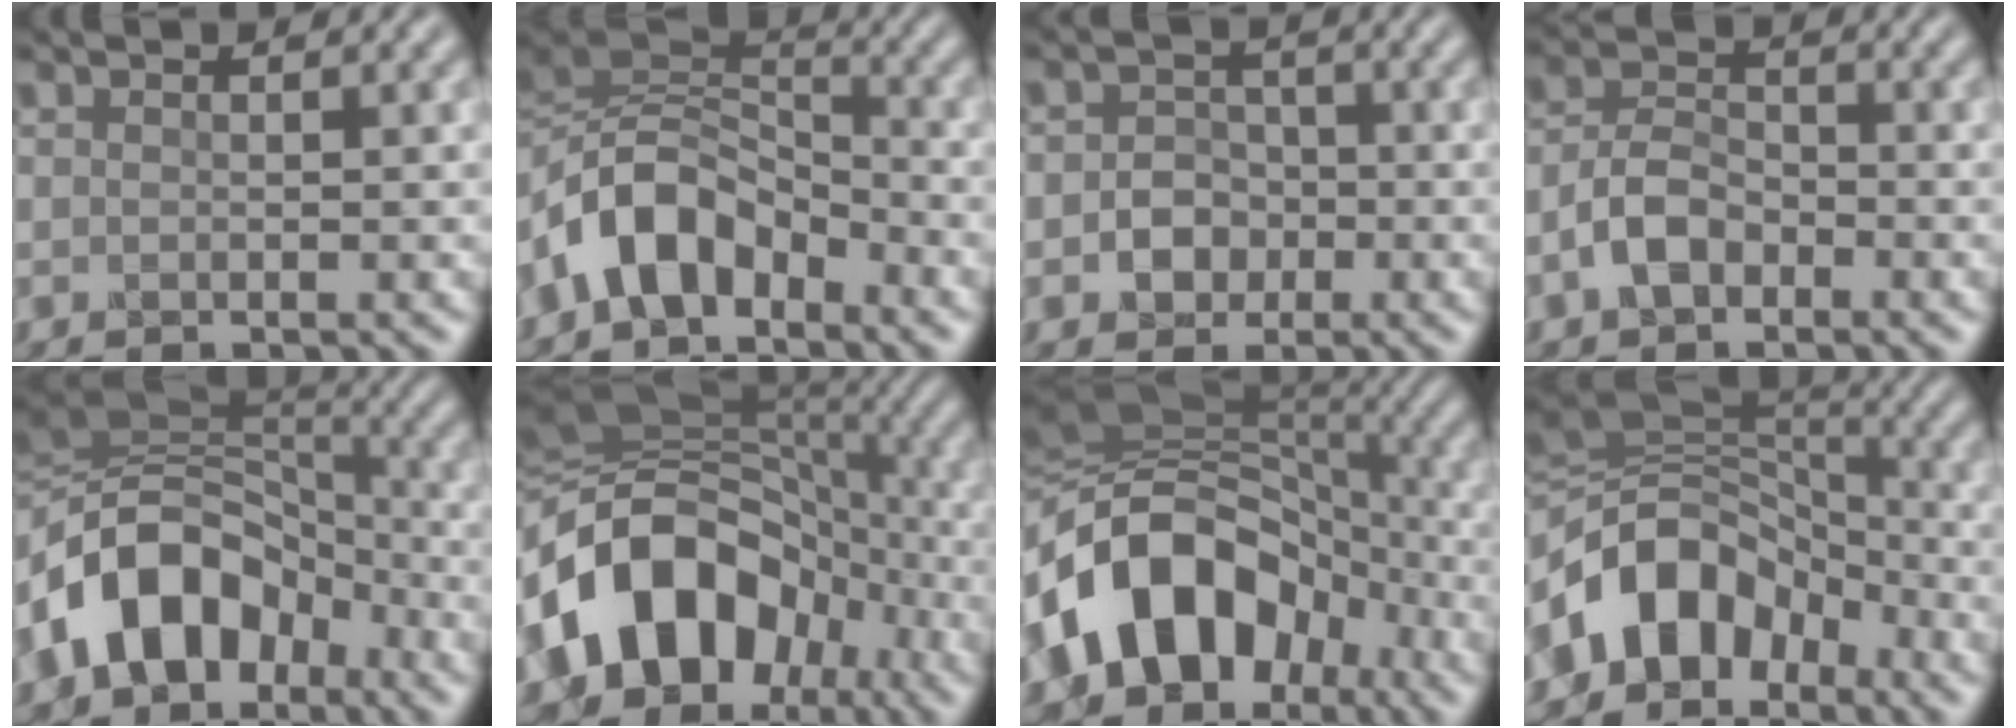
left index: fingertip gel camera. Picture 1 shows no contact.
{"total": 6.5, "force": [-3.0, 4.1, 4.1], "torque": [-0.079, 0.017, -0.067]}
{"total": 2.2, "force": [-0.5, 2.1, 0.5], "torque": [-0.004, 0.006, -0.016]}
{"total": 3.1, "force": [-1.8, 2.0, 1.6], "torque": [-0.040, 0.013, -0.044]}
{"total": 10.5, "force": [-3.1, 7.7, 6.4], "torque": [-0.125, 0.024, -0.070]}
{"total": 12.9, "force": [-3.6, 10.1, 7.2], "torque": [-0.129, 0.005, -0.073]}
{"total": 11.8, "force": [-3.9, 8.8, 6.8], "torque": [-0.118, 0.017, -0.083]}
{"total": 9.0, "force": [-3.3, 6.8, 4.9], "torque": [-0.084, 0.028, -0.081]}